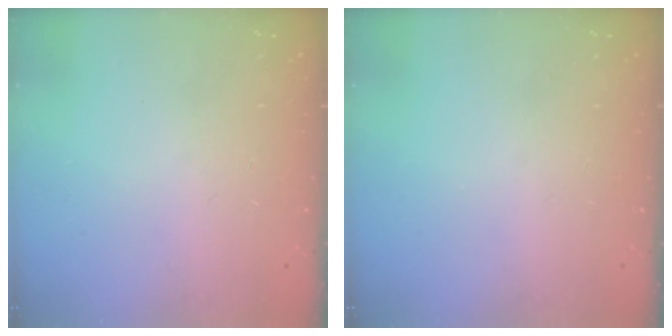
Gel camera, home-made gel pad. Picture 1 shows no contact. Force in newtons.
{"total": 0.0}